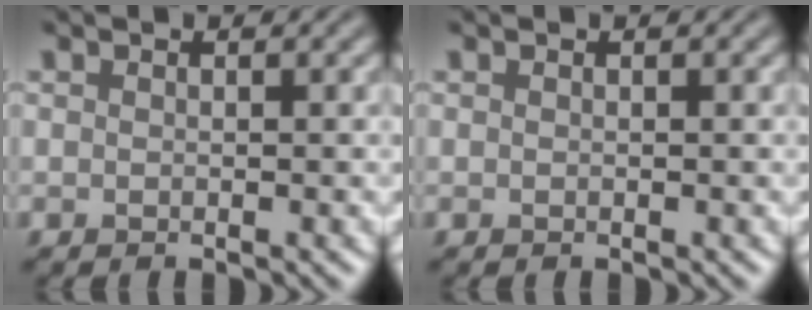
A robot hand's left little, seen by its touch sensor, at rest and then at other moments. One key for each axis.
{"total": 0.0}